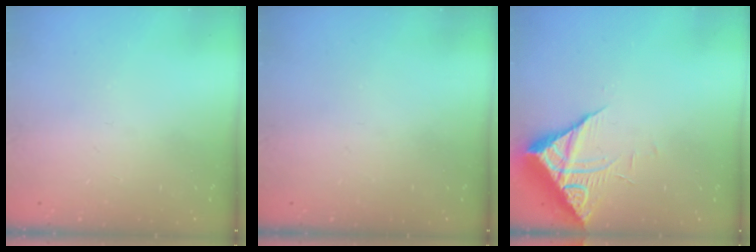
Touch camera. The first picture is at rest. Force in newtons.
{"total": 0.0}
{"total": 8.5, "press": 8.4, "slide": 0.8}